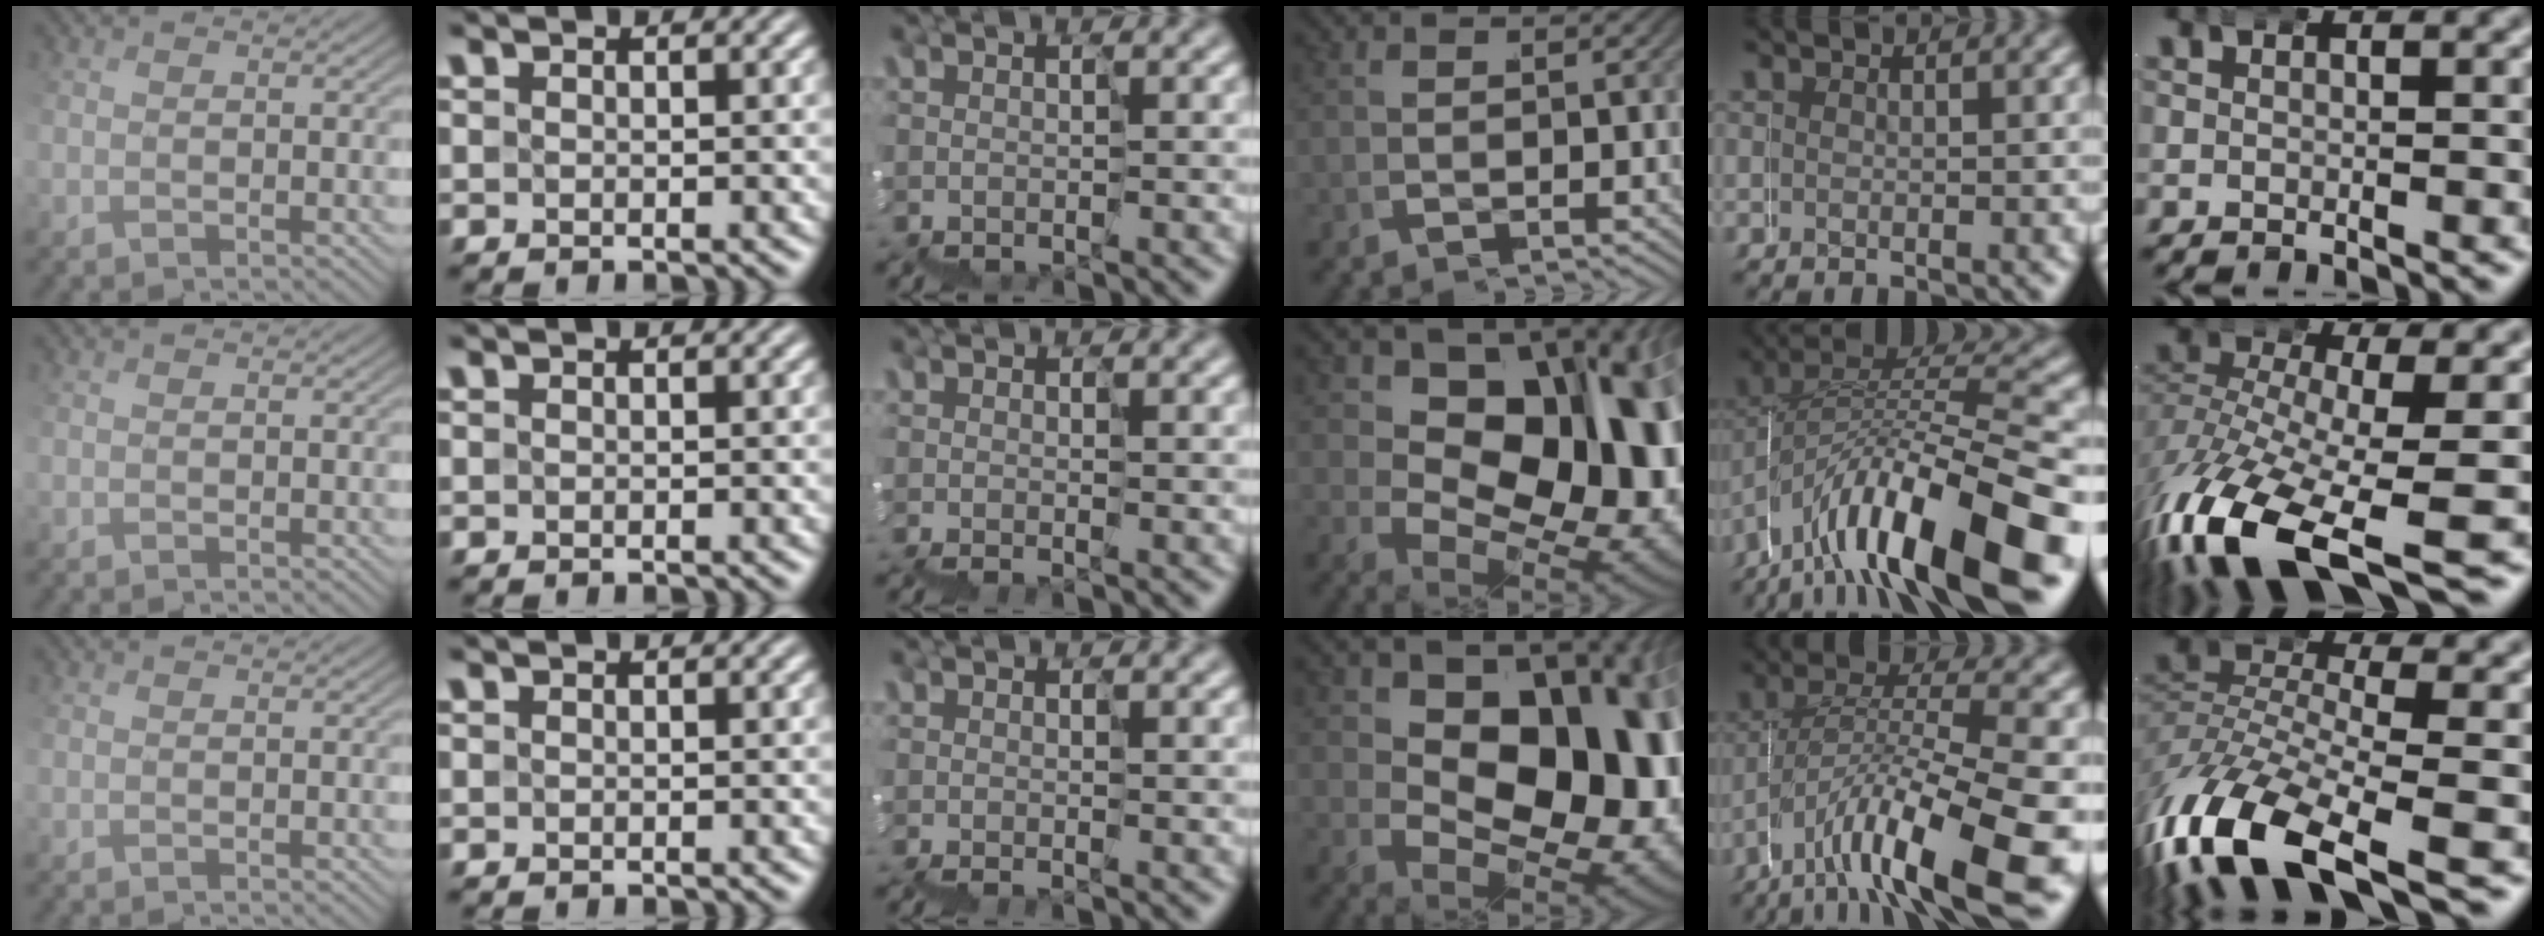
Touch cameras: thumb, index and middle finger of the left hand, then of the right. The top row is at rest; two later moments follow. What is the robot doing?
{"motion": "wrap", "object": "duck tape"}